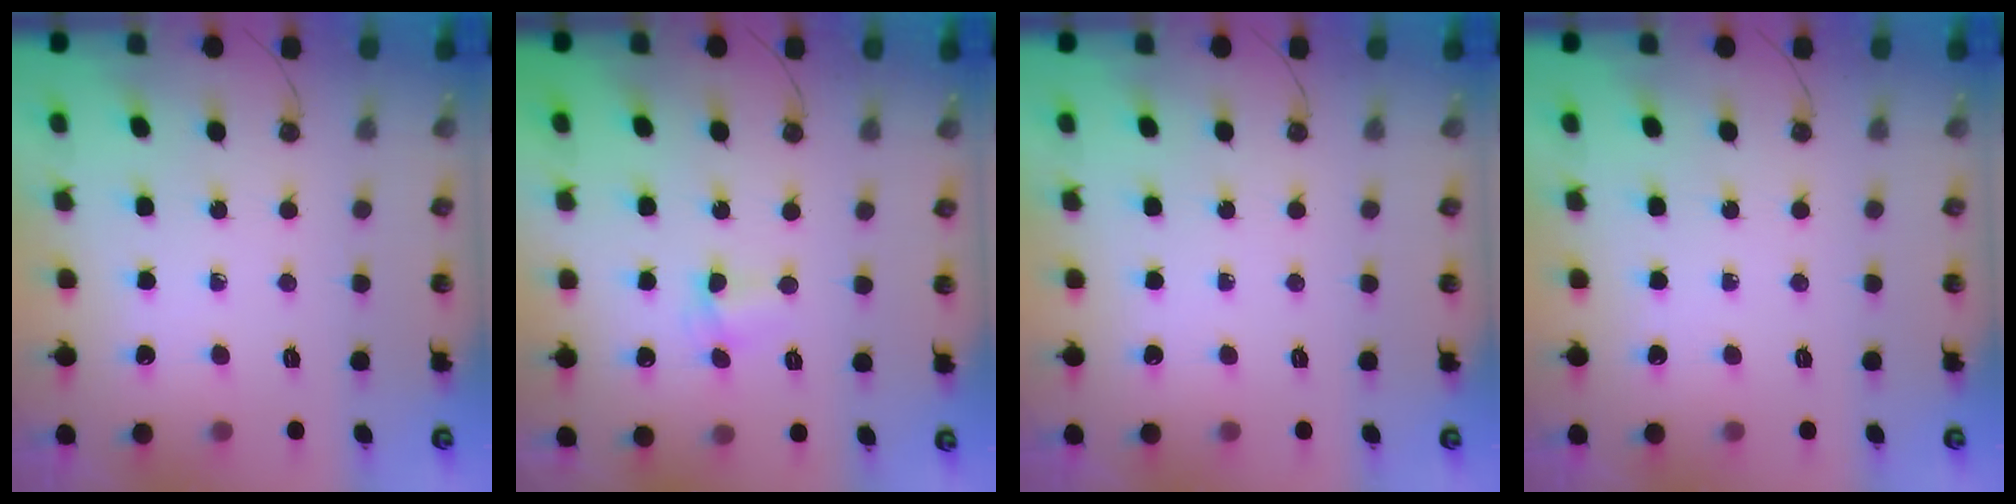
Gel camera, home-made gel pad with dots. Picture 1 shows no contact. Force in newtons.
{"total": 3.0, "press": 2.9, "slide": 0.6}
{"total": 0.0}
{"total": 0.0}